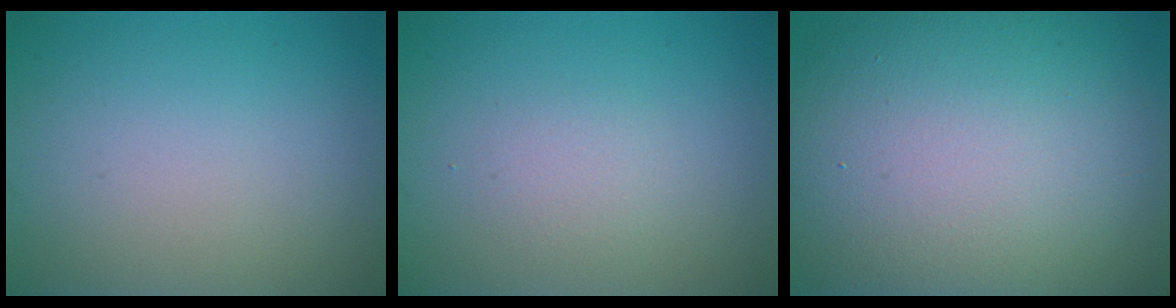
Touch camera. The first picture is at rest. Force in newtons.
{"total": 1.3, "press": 1.3, "slide": 0.0}
{"total": 17.1, "press": 17.1, "slide": 0.8}